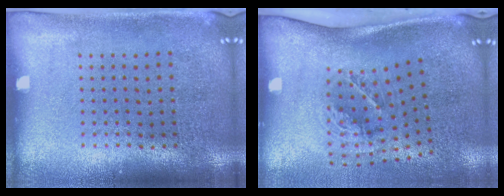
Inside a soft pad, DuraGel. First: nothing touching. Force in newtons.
{"total": 1.9, "press": 1.2, "slide": 1.5}